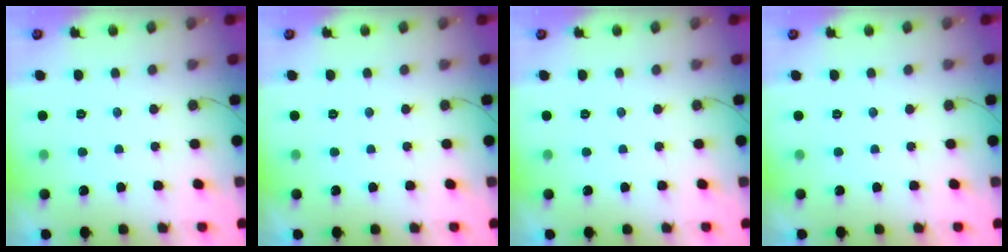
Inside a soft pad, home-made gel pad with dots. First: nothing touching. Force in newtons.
{"total": 0.0}
{"total": 0.0}
{"total": 1.7, "press": 1.6, "slide": 0.0}